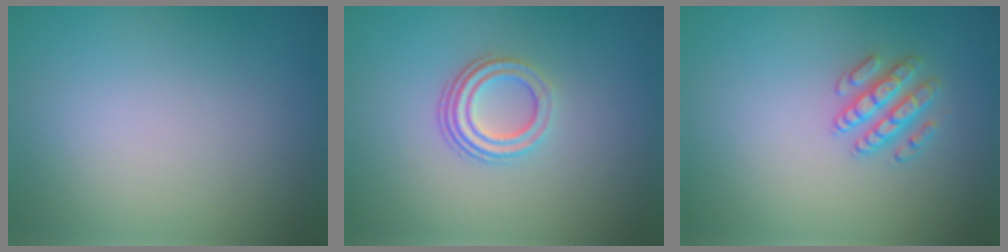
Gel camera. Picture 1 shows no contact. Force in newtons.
{"total": 3.2, "press": 2.2, "slide": 2.3}
{"total": 2.6, "press": 2.6, "slide": 0.5}